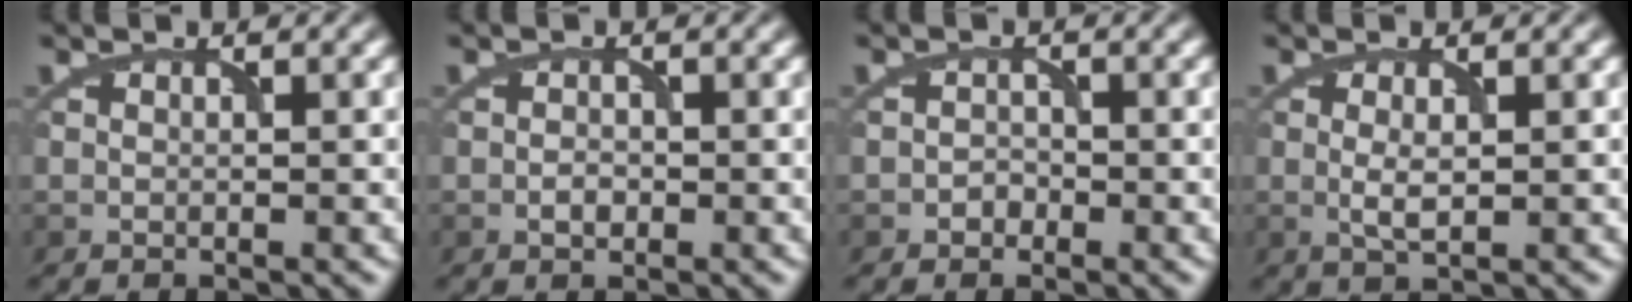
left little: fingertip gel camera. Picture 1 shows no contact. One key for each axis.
{"total": 1.1, "fx": -0.5, "fy": 0.7, "fz": 0.7, "tx": -0.013, "ty": 0.001, "tz": -0.010}
{"total": 1.0, "fx": -0.6, "fy": 0.8, "fz": 0.2, "tx": 0.000, "ty": 0.003, "tz": -0.012}
{"total": 1.8, "fx": 0.1, "fy": 0.6, "fz": 1.7, "tx": -0.038, "ty": -0.002, "tz": 0.002}